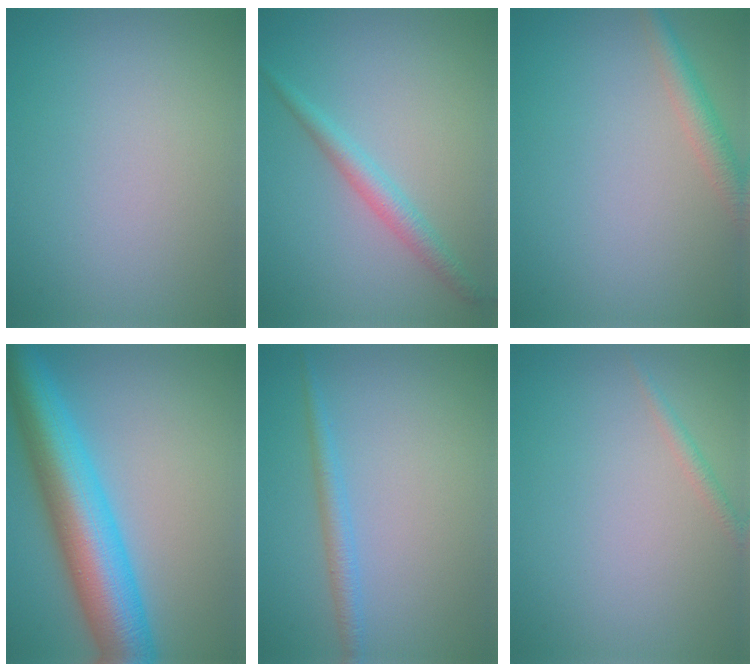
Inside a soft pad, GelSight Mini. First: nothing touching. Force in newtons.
{"total": 2.4, "press": 2.4, "slide": 0.0}
{"total": 2.6, "press": 2.6, "slide": 0.1}
{"total": 11.0, "press": 11.0, "slide": 0.3}
{"total": 1.9, "press": 1.9, "slide": 0.0}
{"total": 1.0, "press": 1.0, "slide": 0.0}